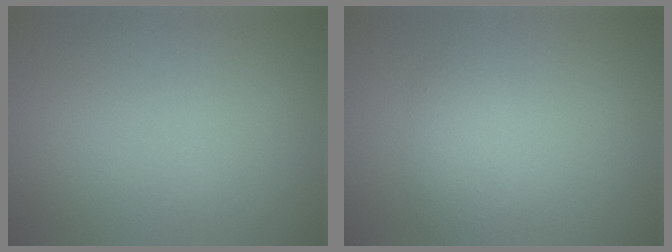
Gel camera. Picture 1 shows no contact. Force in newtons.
{"total": 2.1, "press": 2.1, "slide": 0.1}